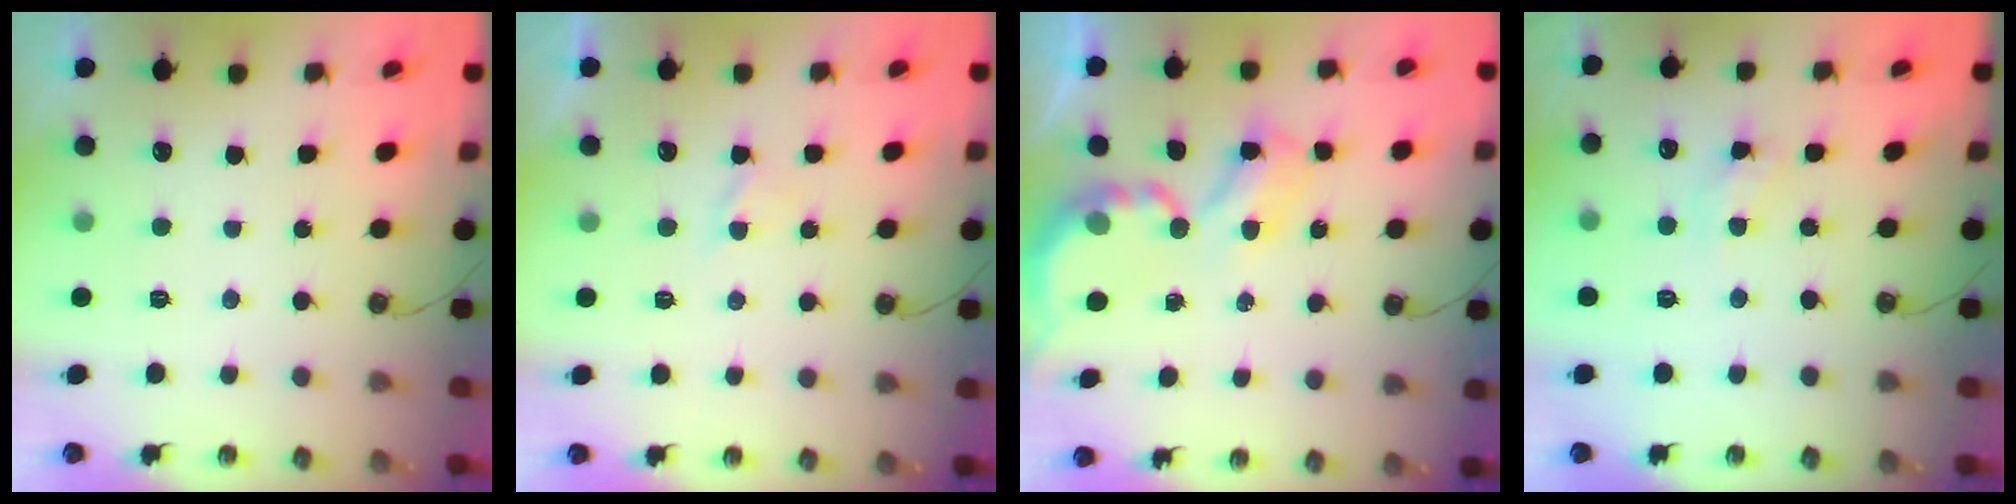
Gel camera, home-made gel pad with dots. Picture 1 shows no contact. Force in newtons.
{"total": 0.9, "press": 0.9, "slide": 0.1}
{"total": 5.5, "press": 5.5, "slide": 0.3}
{"total": 5.8, "press": 5.8, "slide": 0.4}